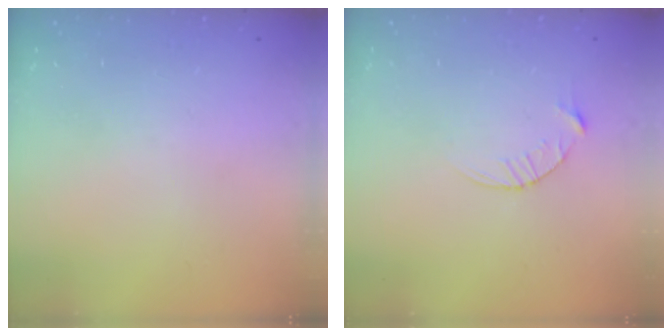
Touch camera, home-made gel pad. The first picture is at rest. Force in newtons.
{"total": 3.6, "press": 3.5, "slide": 0.5}